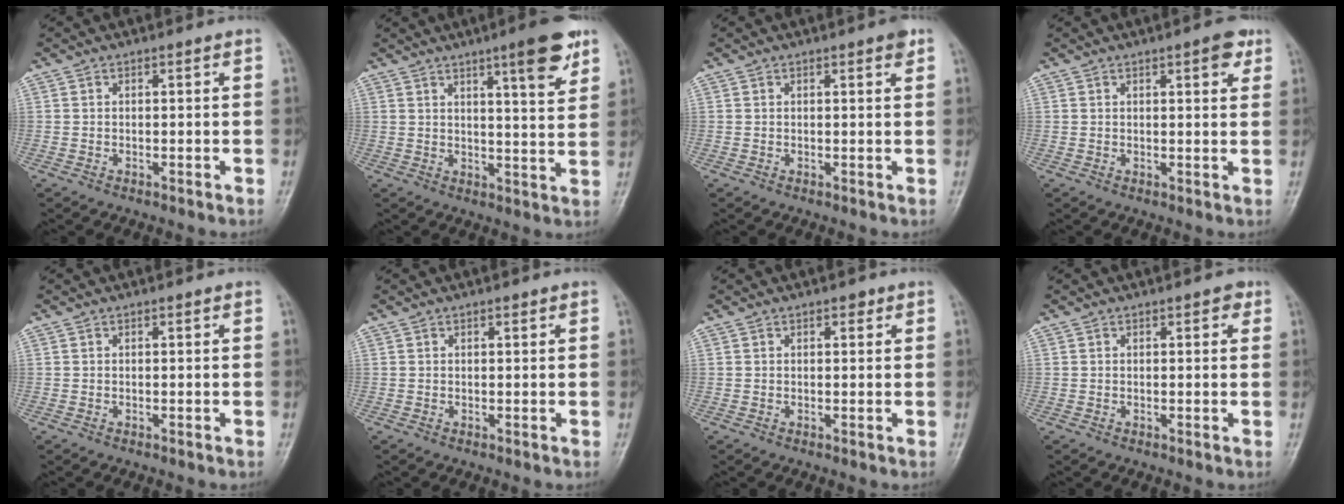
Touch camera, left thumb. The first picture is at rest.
{"total": 9.8, "force": [5.8, 1.6, 7.7], "torque": [-0.094, -0.032, 0.079]}
{"total": 1.7, "force": [1.1, 0.3, 1.3], "torque": [-0.018, -0.003, 0.012]}
{"total": 4.0, "force": [2.2, 1.3, 3.0], "torque": [-0.029, -0.008, 0.025]}
{"total": 0.0}
{"total": 0.7, "force": [0.5, 0.3, 0.5], "torque": [-0.007, -0.002, 0.007]}
{"total": 1.4, "force": [0.8, 0.7, 0.8], "torque": [-0.003, -0.001, 0.008]}
{"total": 1.8, "force": [0.9, 0.9, 1.3], "torque": [-0.006, 0.000, 0.008]}